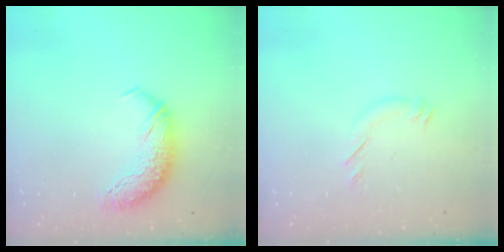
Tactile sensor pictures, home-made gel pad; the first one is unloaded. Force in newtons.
{"total": 6.4, "press": 6.4, "slide": 0.7}